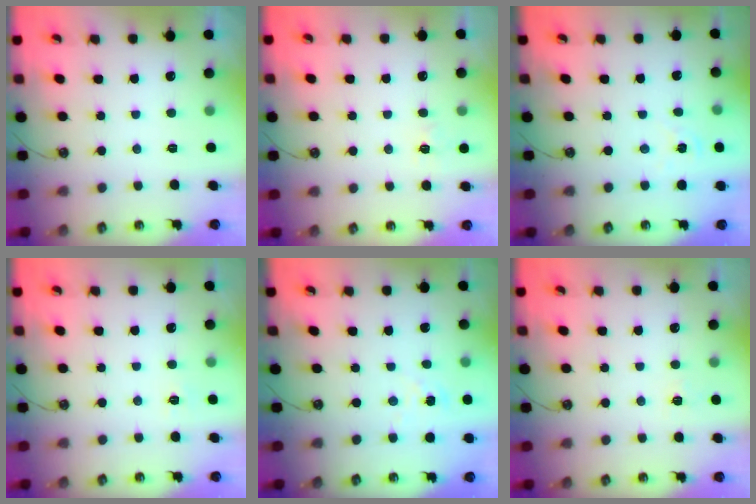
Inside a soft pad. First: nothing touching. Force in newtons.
{"total": 5.8, "press": 5.8, "slide": 0.7}
{"total": 1.4, "press": 1.4, "slide": 0.2}
{"total": 4.5, "press": 4.5, "slide": 0.5}
{"total": 1.0, "press": 1.0, "slide": 0.2}
{"total": 3.4, "press": 3.4, "slide": 0.4}